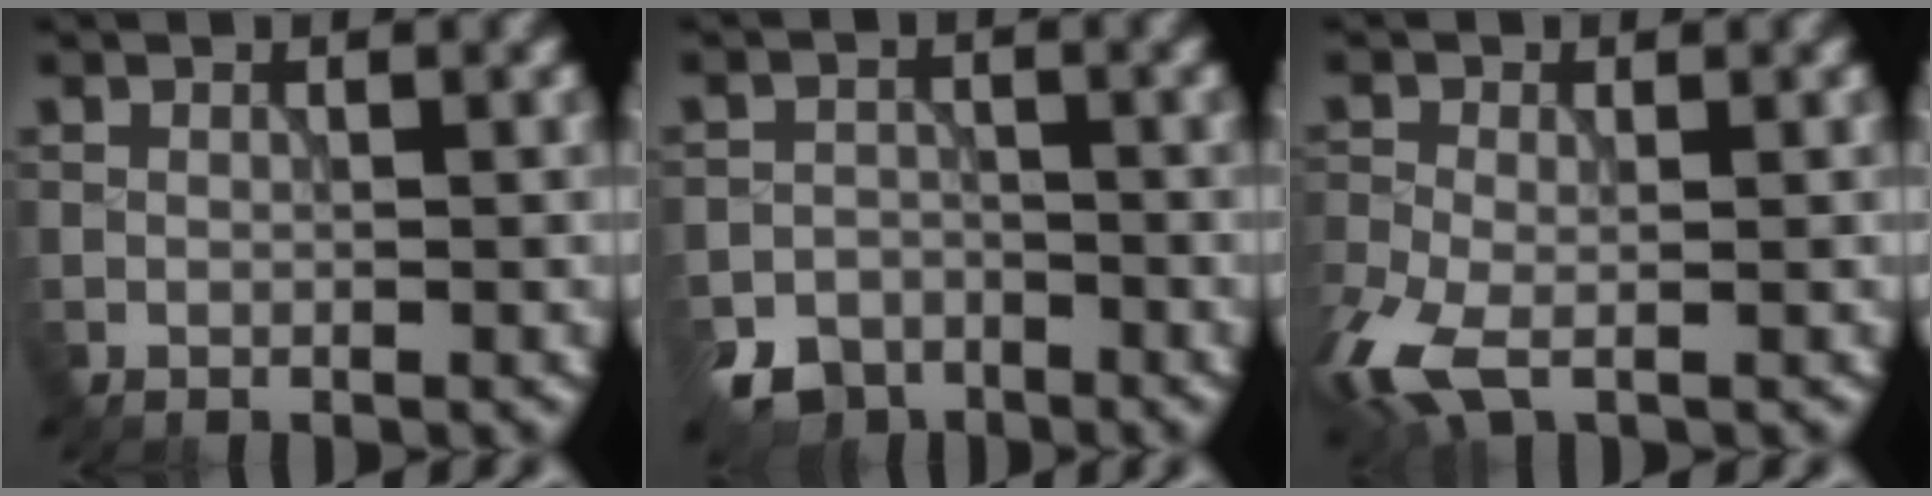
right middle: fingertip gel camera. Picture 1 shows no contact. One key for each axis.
{"total": 5.1, "fx": -3.9, "fy": 3.1, "fz": 1.1, "tx": -0.009, "ty": -0.013, "tz": -0.065}
{"total": 5.5, "fx": -2.4, "fy": 2.8, "fz": 4.0, "tx": -0.103, "ty": -0.017, "tz": -0.056}